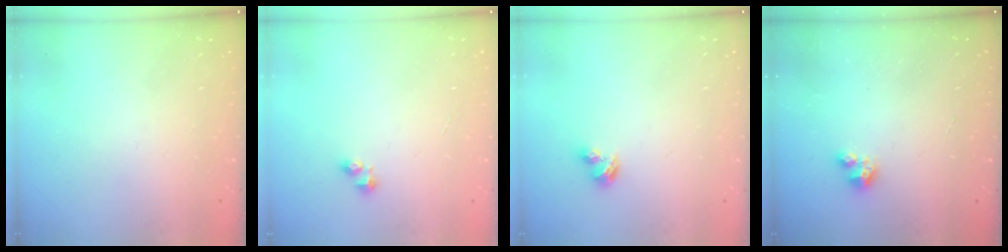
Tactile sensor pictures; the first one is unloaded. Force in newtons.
{"total": 2.6, "press": 2.6, "slide": 0.4}
{"total": 2.9, "press": 2.8, "slide": 0.5}
{"total": 2.9, "press": 2.9, "slide": 0.2}